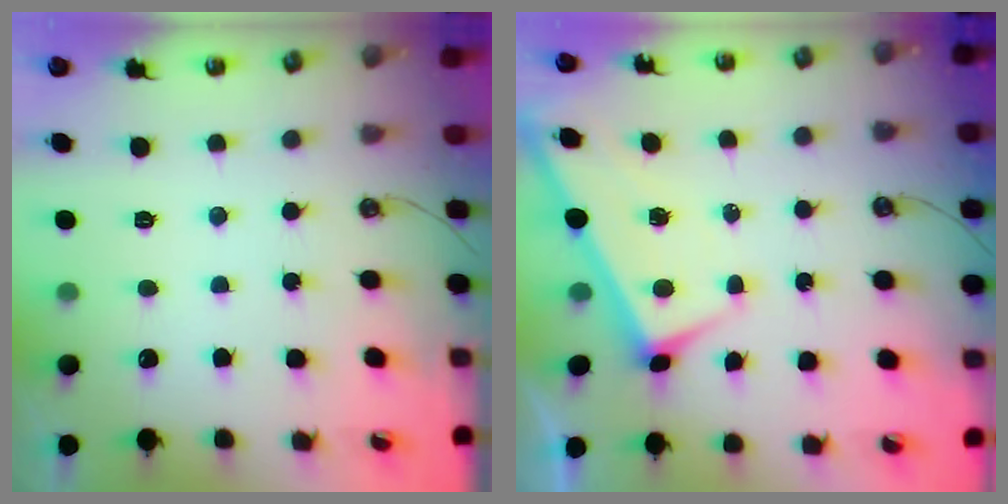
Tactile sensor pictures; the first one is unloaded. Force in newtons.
{"total": 1.7, "press": 1.7, "slide": 0.1}